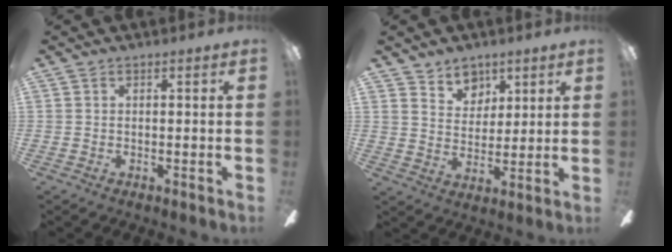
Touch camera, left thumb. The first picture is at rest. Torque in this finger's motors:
{"motor_torque": [0.14, -0.01, 0.09, -0.38, 0.00]}